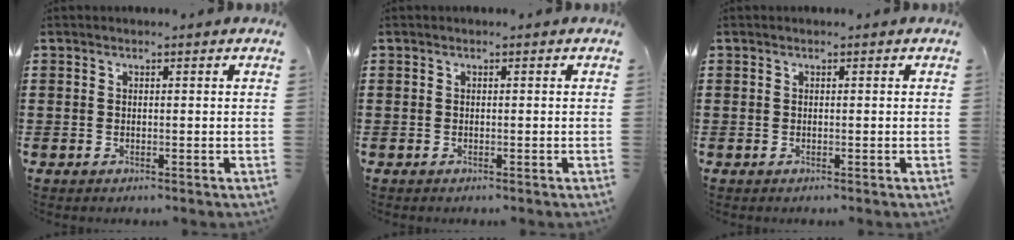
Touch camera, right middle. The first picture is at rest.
{"total": 0.0}
{"total": 0.0}